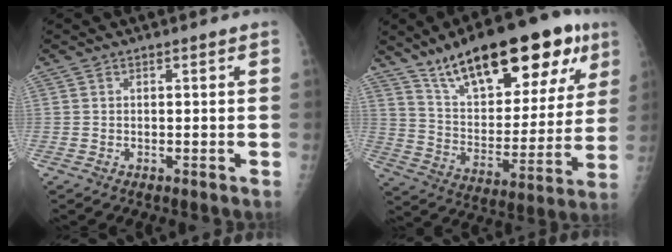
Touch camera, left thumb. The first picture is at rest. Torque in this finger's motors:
{"motor_torque": [1.04, 1.07, 1.60, -1.17, 0.16]}